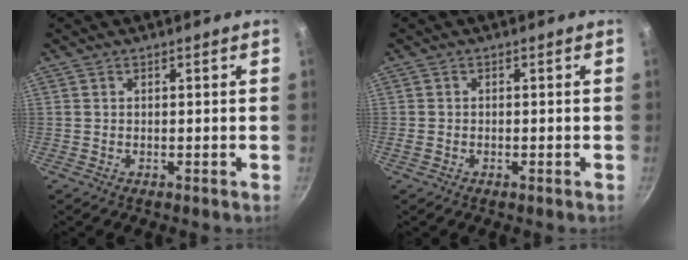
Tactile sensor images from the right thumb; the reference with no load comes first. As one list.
[{"total": 1.1, "force": [-0.5, 0.7, 0.6], "torque": [-0.016, 0.002, -0.011]}]